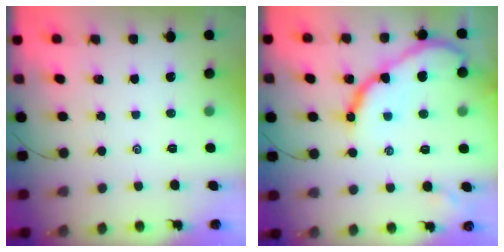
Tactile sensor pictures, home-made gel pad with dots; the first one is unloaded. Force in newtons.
{"total": 13.1, "press": 13.1, "slide": 0.7}